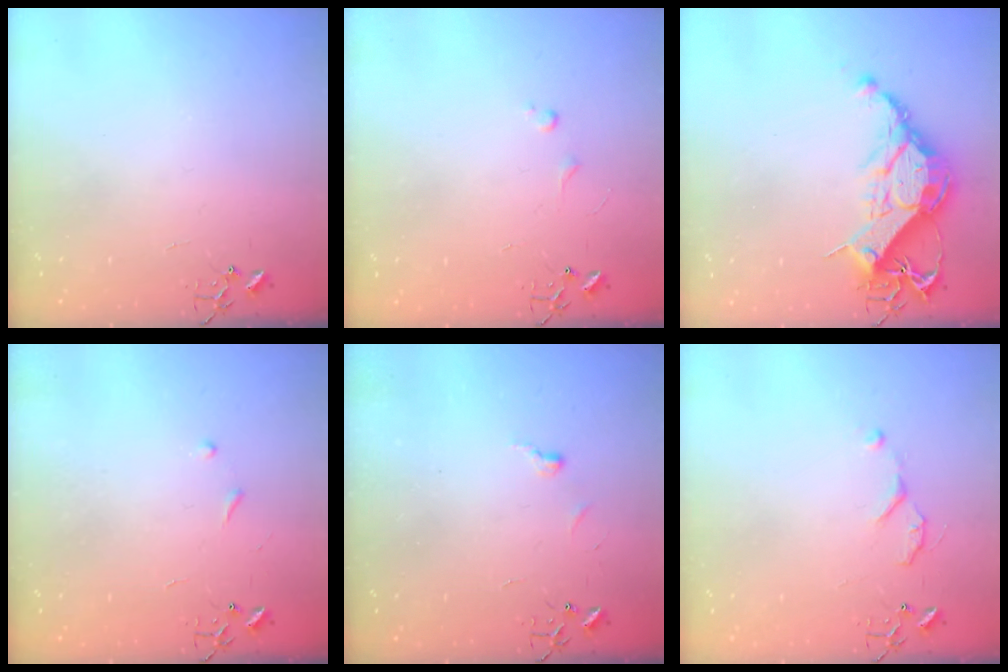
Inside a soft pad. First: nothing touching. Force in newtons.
{"total": 3.6, "press": 3.6, "slide": 0.5}
{"total": 15.5, "press": 15.5, "slide": 1.4}
{"total": 5.1, "press": 5.0, "slide": 0.6}
{"total": 4.3, "press": 4.2, "slide": 0.7}
{"total": 5.5, "press": 5.5, "slide": 0.7}